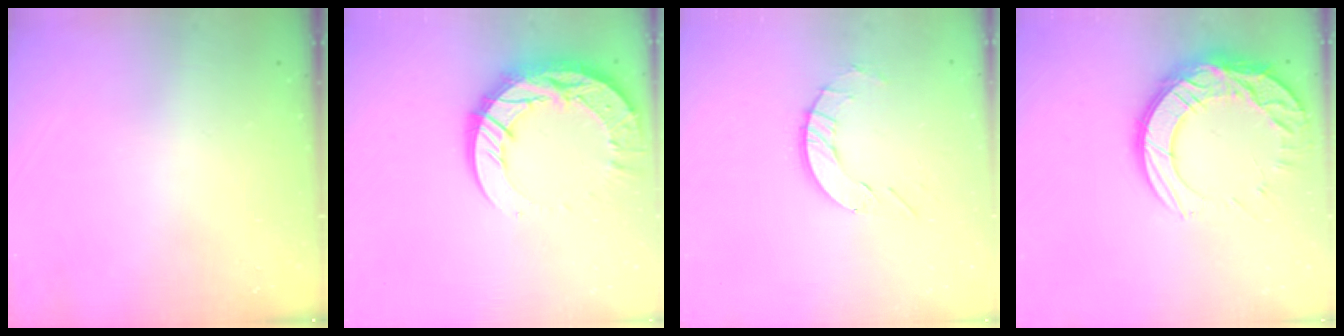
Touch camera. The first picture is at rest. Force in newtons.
{"total": 18.7, "press": 18.6, "slide": 1.8}
{"total": 7.1, "press": 7.0, "slide": 0.7}
{"total": 17.2, "press": 17.2, "slide": 1.0}